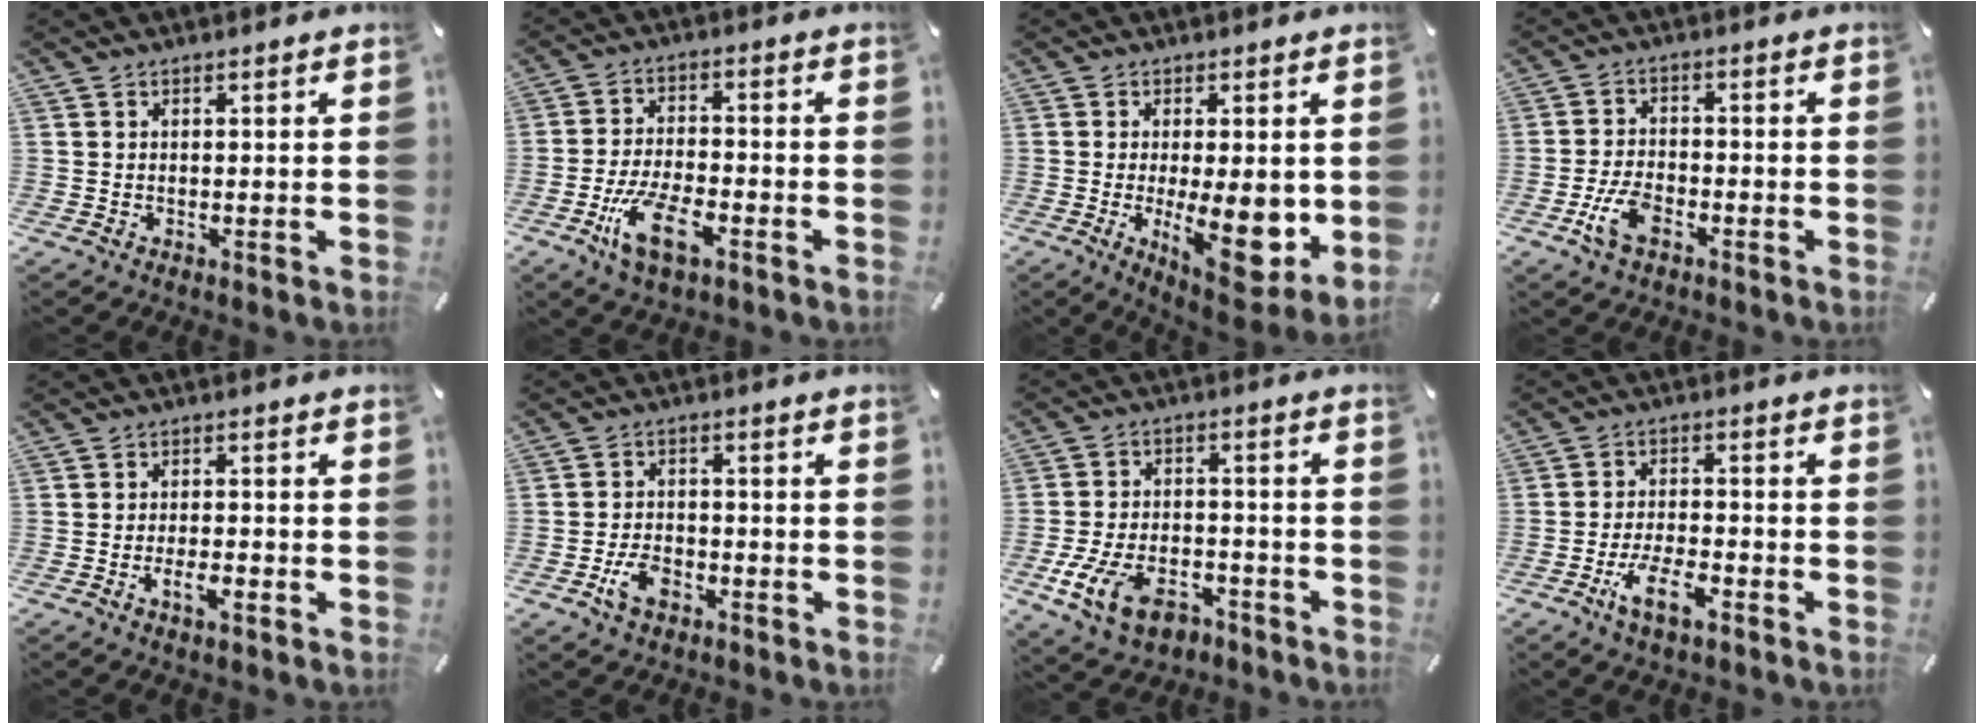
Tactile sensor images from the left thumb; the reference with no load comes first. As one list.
[{"total": 10.7, "force": [-5.2, 4.8, 8.0], "torque": [-0.171, 0.012, -0.096]}, {"total": 13.4, "force": [-1.9, 4.5, 12.5], "torque": [-0.177, -0.019, -0.022]}, {"total": 7.2, "force": [-3.3, 4.0, 5.0], "torque": [-0.117, 0.008, -0.065]}, {"total": 4.4, "force": [-2.1, 1.8, 3.4], "torque": [-0.060, 0.009, -0.037]}, {"total": 6.4, "force": [-2.9, 4.3, 3.8], "torque": [-0.078, 0.013, -0.053]}, {"total": 12.1, "force": [-6.2, 7.0, 7.6], "torque": [-0.157, 0.032, -0.113]}, {"total": 8.3, "force": [-4.3, 3.5, 6.1], "torque": [-0.125, 0.012, -0.079]}]